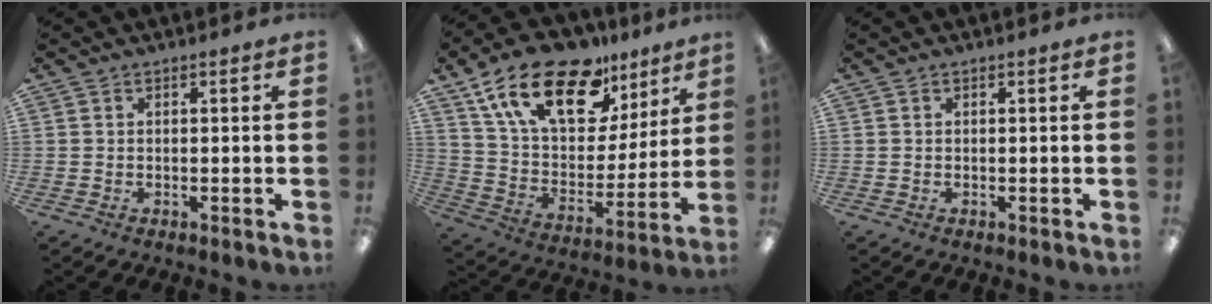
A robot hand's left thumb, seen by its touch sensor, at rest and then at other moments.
{"total": 22.3, "force": [14.4, 11.0, 13.0], "torque": [-0.226, -0.079, 0.255]}
{"total": 0.0}